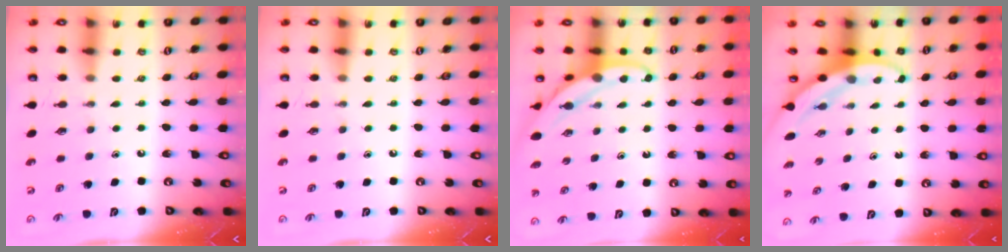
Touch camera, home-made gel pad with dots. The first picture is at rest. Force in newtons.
{"total": 0.0}
{"total": 5.1, "press": 5.0, "slide": 0.4}
{"total": 3.5, "press": 3.5, "slide": 0.2}